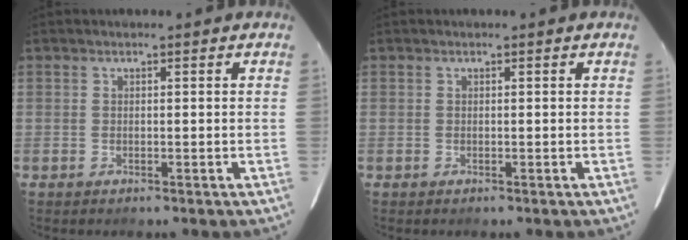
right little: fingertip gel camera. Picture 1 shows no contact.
{"total": 0.0}